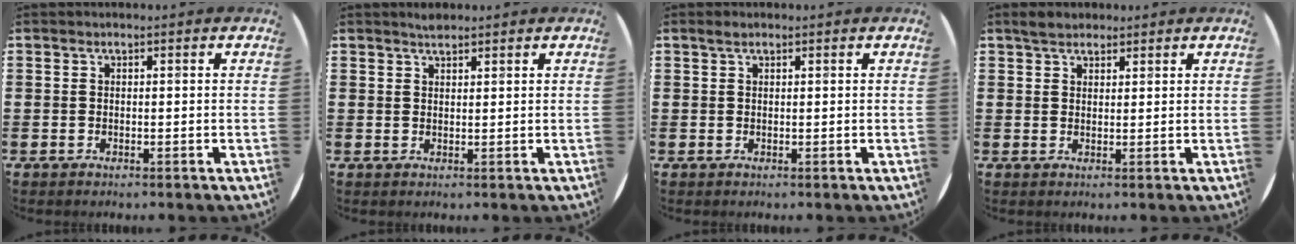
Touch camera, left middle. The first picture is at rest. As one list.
[{"total": 1.3, "force": [1.3, 0.1, 0.0], "torque": [-0.001, 0.000, 0.024]}, {"total": 0.7, "force": [0.5, 0.3, 0.4], "torque": [-0.008, 0.003, 0.009]}, {"total": 2.3, "force": [2.0, 0.9, 0.5], "torque": [-0.004, 0.004, 0.037]}]